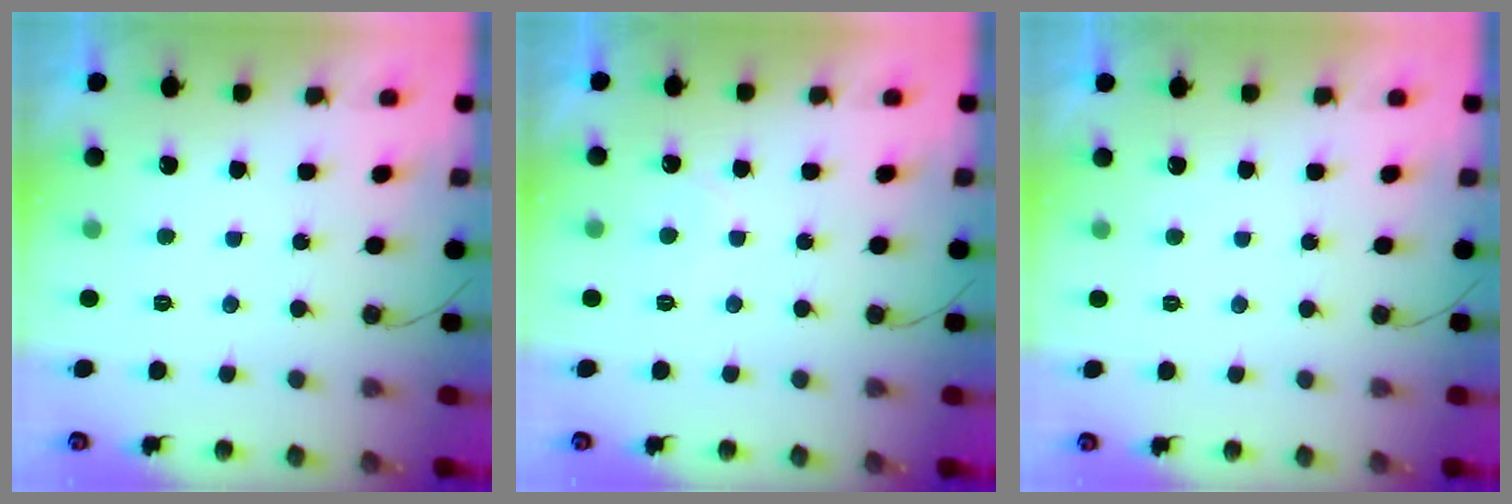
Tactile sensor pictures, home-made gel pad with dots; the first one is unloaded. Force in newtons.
{"total": 4.7, "press": 4.7, "slide": 0.3}
{"total": 1.9, "press": 1.9, "slide": 0.1}